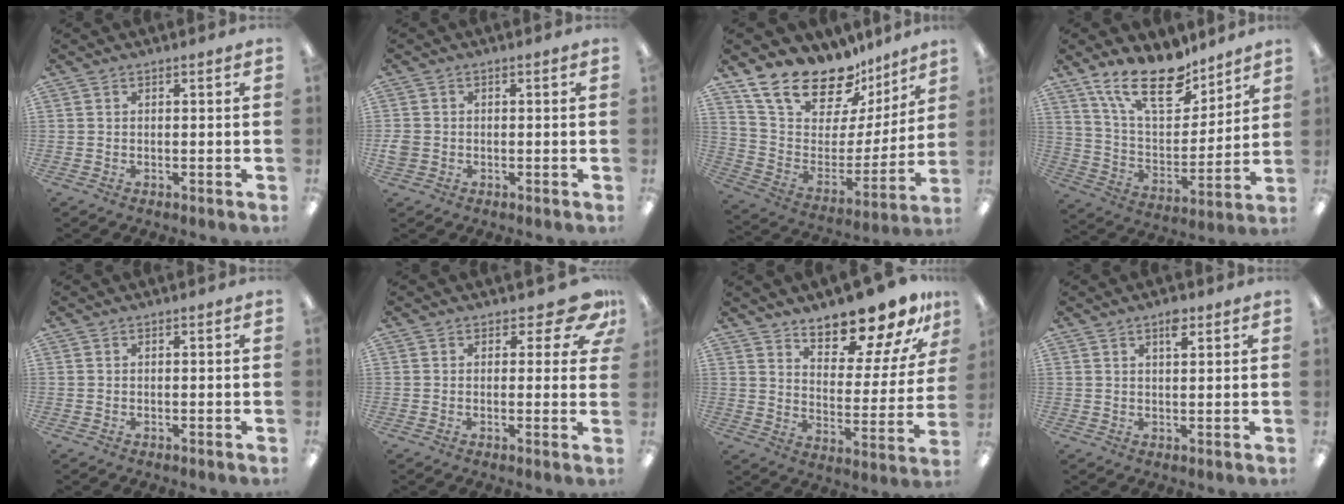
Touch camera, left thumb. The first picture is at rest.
{"total": 2.5, "force": [-0.4, 2.2, 1.0], "torque": [-0.016, 0.005, -0.007]}
{"total": 19.7, "force": [16.3, 8.6, 7.1], "torque": [-0.138, -0.123, 0.293]}
{"total": 19.7, "force": [14.2, 8.5, 10.6], "torque": [-0.188, -0.076, 0.252]}
{"total": 0.0}
{"total": 8.0, "force": [5.0, 3.5, 5.1], "torque": [-0.057, -0.026, 0.086]}
{"total": 16.6, "force": [14.7, 4.1, 6.6], "torque": [-0.104, -0.117, 0.251]}
{"total": 4.2, "force": [2.7, 1.5, 2.7], "torque": [-0.036, -0.007, 0.043]}